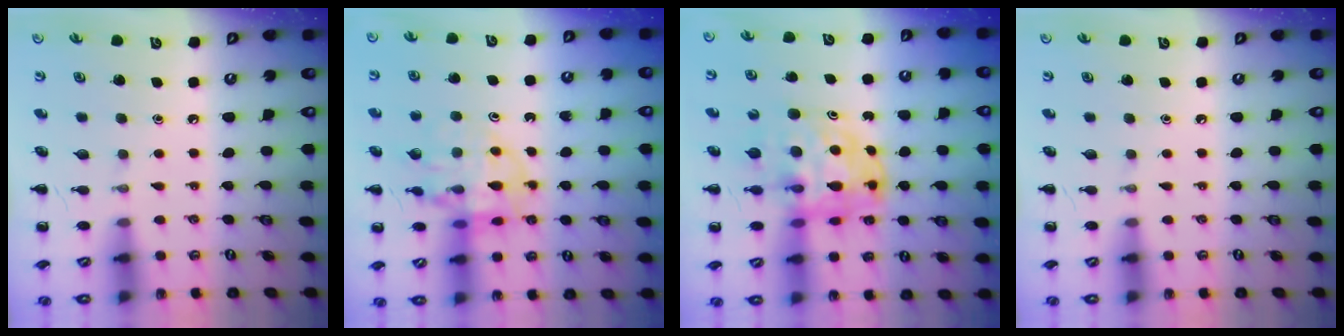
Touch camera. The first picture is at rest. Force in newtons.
{"total": 12.2, "press": 11.9, "slide": 2.7}
{"total": 10.5, "press": 10.0, "slide": 3.4}
{"total": 0.0}